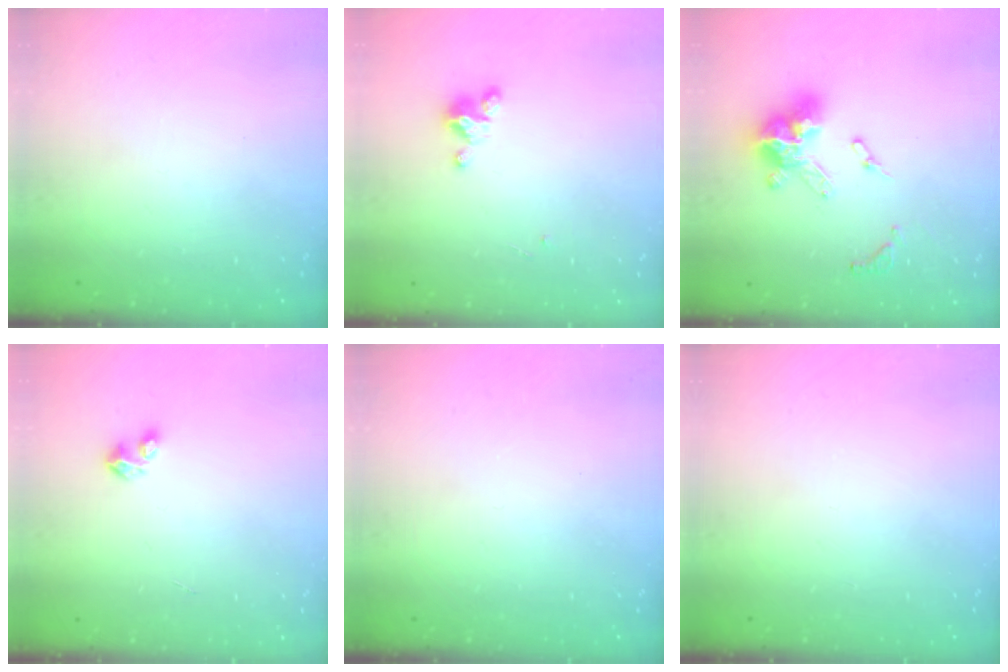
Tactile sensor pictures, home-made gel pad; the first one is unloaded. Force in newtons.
{"total": 2.7, "press": 2.7, "slide": 0.3}
{"total": 13.5, "press": 13.4, "slide": 1.3}
{"total": 3.0, "press": 2.9, "slide": 0.2}
{"total": 0.0}
{"total": 0.0}